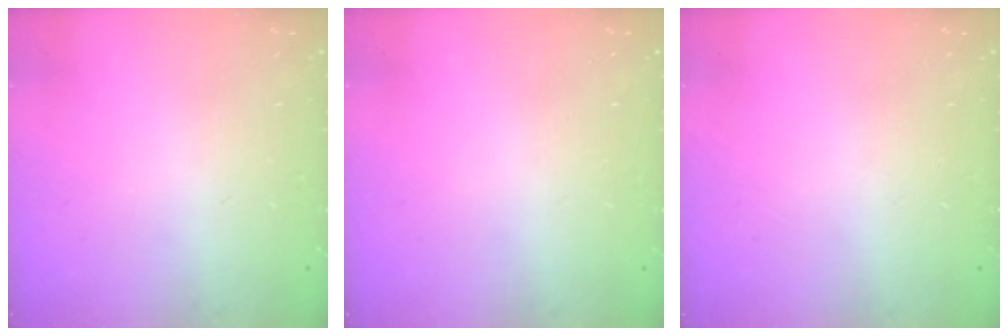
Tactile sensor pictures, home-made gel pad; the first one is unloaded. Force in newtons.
{"total": 0.0}
{"total": 0.0}